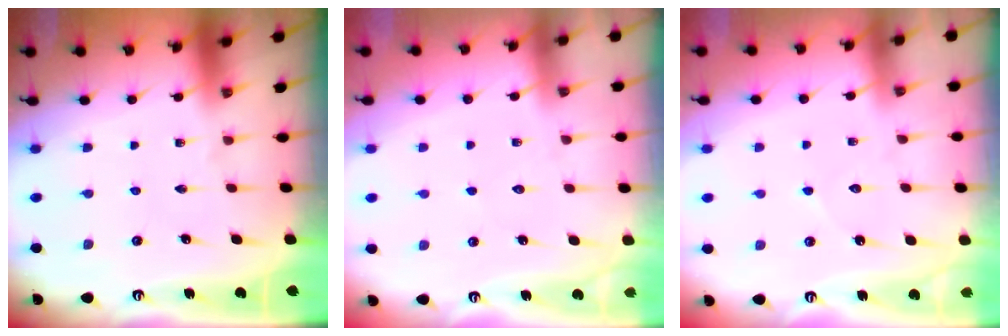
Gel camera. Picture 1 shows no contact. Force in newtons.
{"total": 4.1, "press": 4.1, "slide": 0.4}
{"total": 4.8, "press": 4.8, "slide": 0.2}